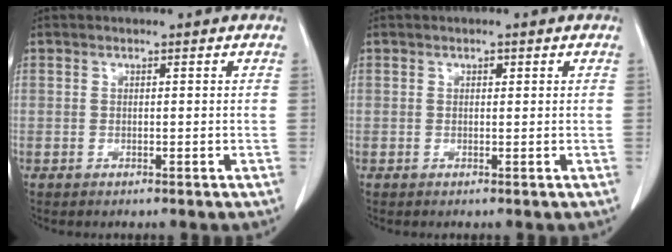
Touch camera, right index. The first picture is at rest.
{"total": 0.6, "force": [0.2, 0.4, 0.3], "torque": [-0.004, 0.000, 0.003]}